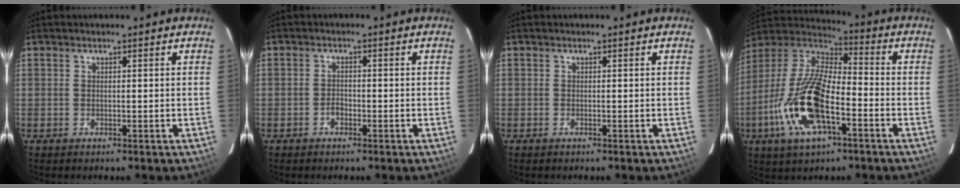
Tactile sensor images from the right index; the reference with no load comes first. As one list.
[{"total": 1.6, "force": [-1.0, 1.0, 0.6], "torque": [-0.012, 0.004, -0.018]}, {"total": 0.0}, {"total": 19.2, "force": [-7.2, 7.6, 16.1], "torque": [-0.340, -0.018, -0.145]}]